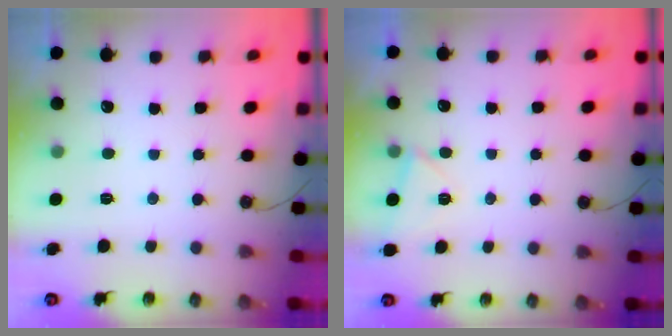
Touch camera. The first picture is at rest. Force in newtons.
{"total": 4.0, "press": 2.3, "slide": 3.2}